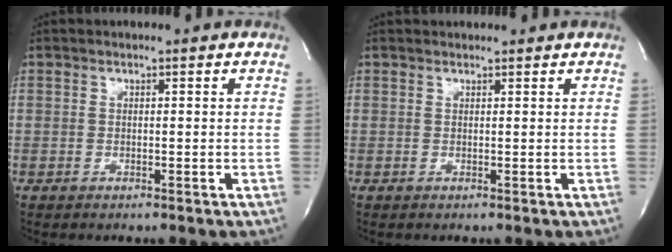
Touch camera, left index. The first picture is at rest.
{"total": 1.9, "force": [1.9, 0.3, 0.1], "torque": [-0.009, 0.017, 0.027]}